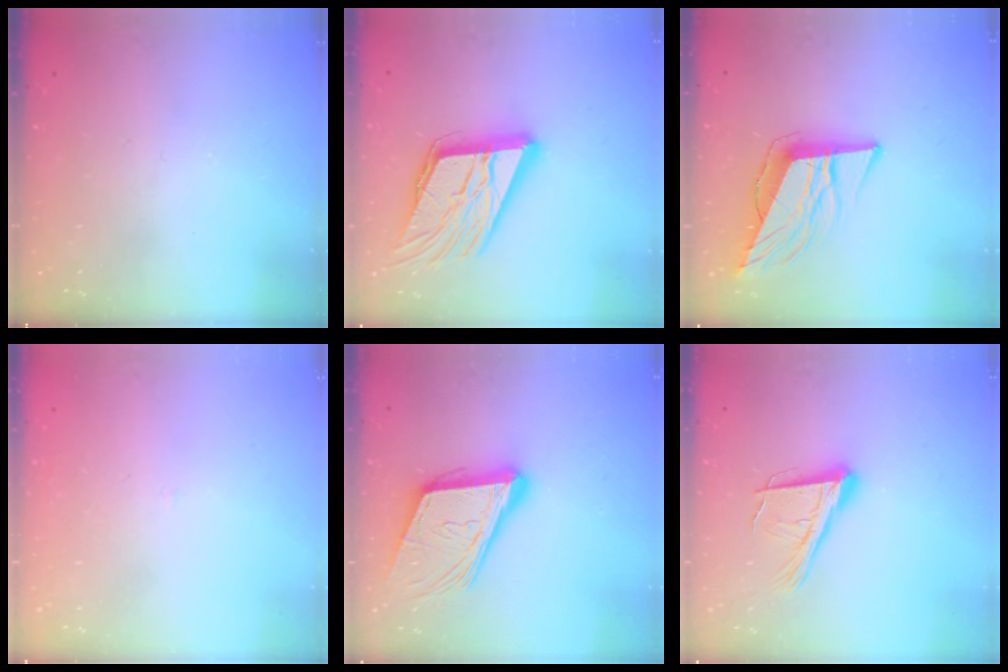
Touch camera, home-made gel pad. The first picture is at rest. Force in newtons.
{"total": 19.2, "press": 19.0, "slide": 2.8}
{"total": 12.4, "press": 11.9, "slide": 3.6}
{"total": 0.9, "press": 0.9, "slide": 0.1}
{"total": 18.8, "press": 18.4, "slide": 4.2}
{"total": 17.0, "press": 16.5, "slide": 3.9}